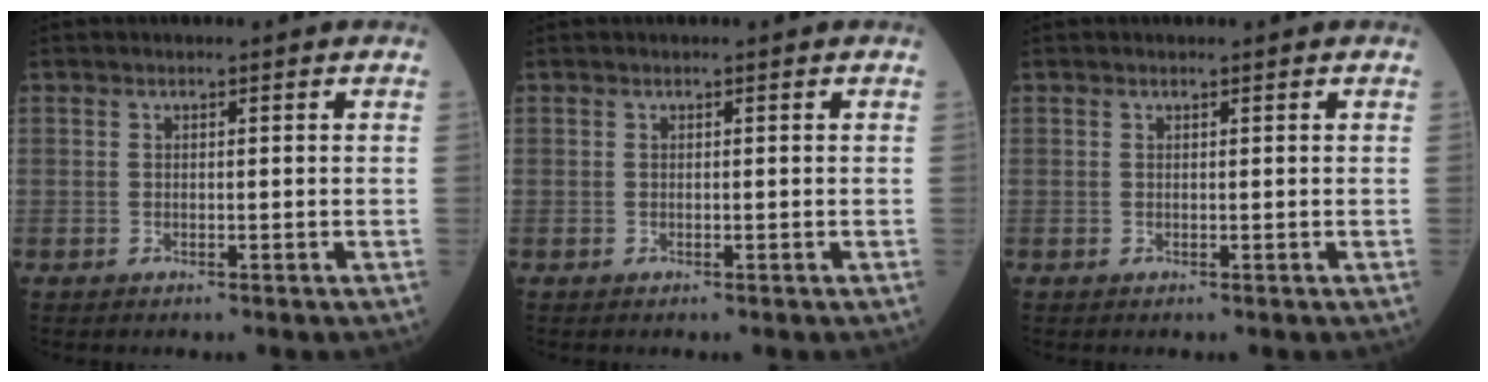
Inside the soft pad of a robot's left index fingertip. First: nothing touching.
{"total": 0.0}
{"total": 0.0}